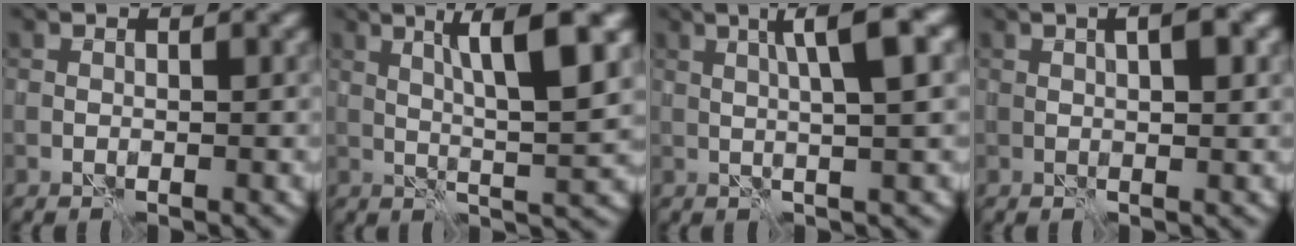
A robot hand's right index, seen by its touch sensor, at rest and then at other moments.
{"total": 7.5, "force": [2.6, 1.0, 7.0], "torque": [-0.111, 0.006, 0.047]}
{"total": 5.6, "force": [1.7, 0.7, 5.3], "torque": [-0.081, 0.017, 0.027]}
{"total": 3.2, "force": [1.1, 0.8, 2.9], "torque": [-0.031, -0.001, 0.012]}